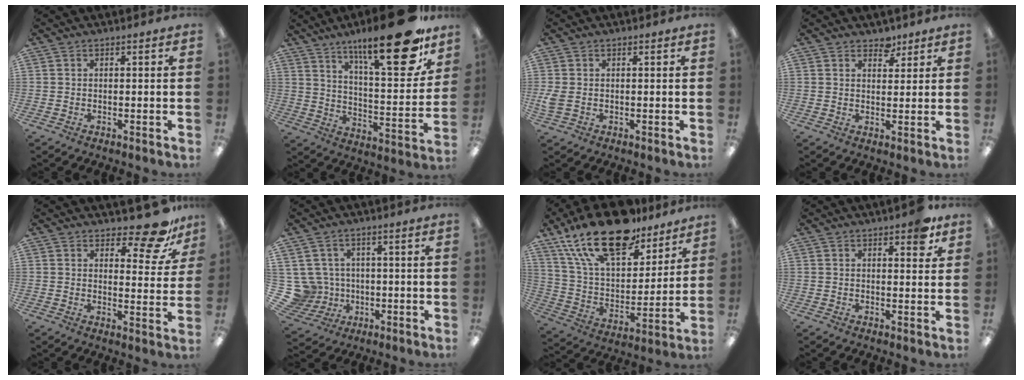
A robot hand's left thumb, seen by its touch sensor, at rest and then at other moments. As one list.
[{"total": 24.1, "force": [15.8, 7.2, 16.8], "torque": [-0.241, -0.102, 0.250]}, {"total": 2.7, "force": [0.0, 1.8, 2.0], "torque": [-0.036, 0.000, -0.002]}, {"total": 4.0, "force": [3.3, 2.1, 0.8], "torque": [0.002, -0.020, 0.059]}, {"total": 10.8, "force": [8.3, 3.5, 5.9], "torque": [-0.067, -0.059, 0.141]}, {"total": 8.1, "force": [0.7, 7.9, 1.7], "torque": [-0.074, 0.000, 0.024]}, {"total": 23.3, "force": [16.2, 10.2, 13.2], "torque": [-0.245, -0.091, 0.288]}, {"total": 4.4, "force": [3.0, 1.7, 2.7], "torque": [-0.029, -0.011, 0.047]}]